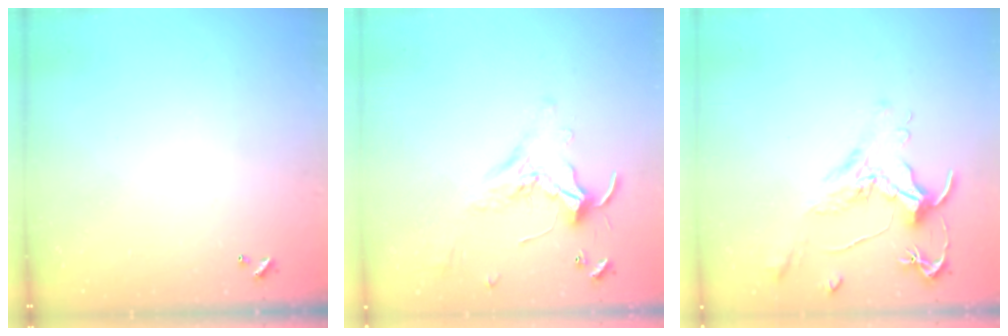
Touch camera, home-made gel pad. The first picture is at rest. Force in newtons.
{"total": 1.7, "press": 1.6, "slide": 0.2}
{"total": 1.6, "press": 1.5, "slide": 0.7}